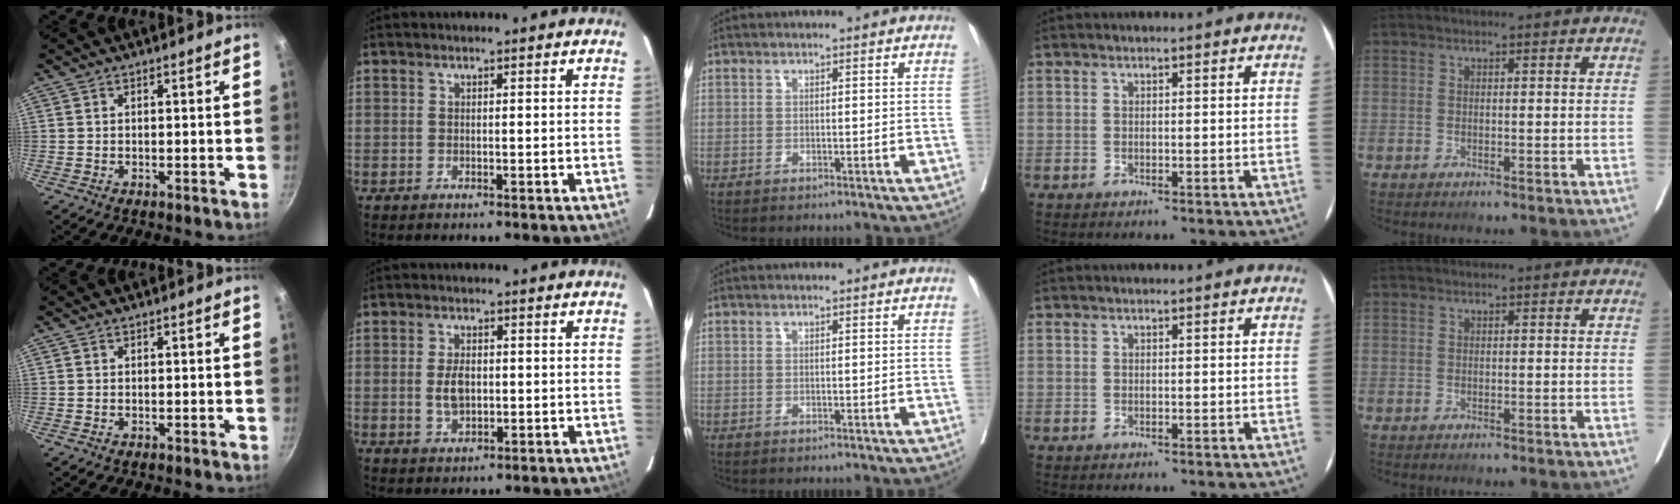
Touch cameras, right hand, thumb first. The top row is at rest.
{"index": {"total": 3.9, "force": [-0.2, 2.0, 3.3], "torque": [-0.066, -0.001, 0.000]}}